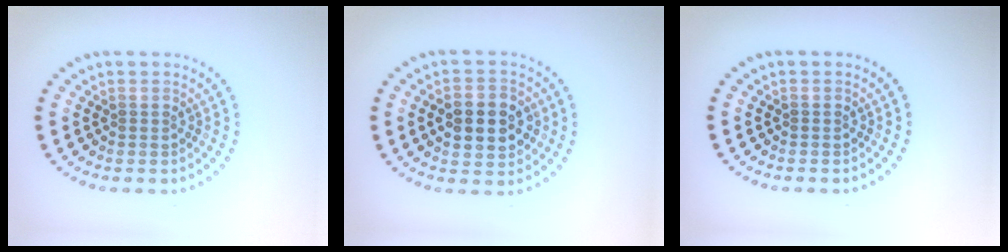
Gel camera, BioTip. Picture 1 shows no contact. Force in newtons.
{"total": 5.2, "press": 5.2, "slide": 0.2}
{"total": 0.0}